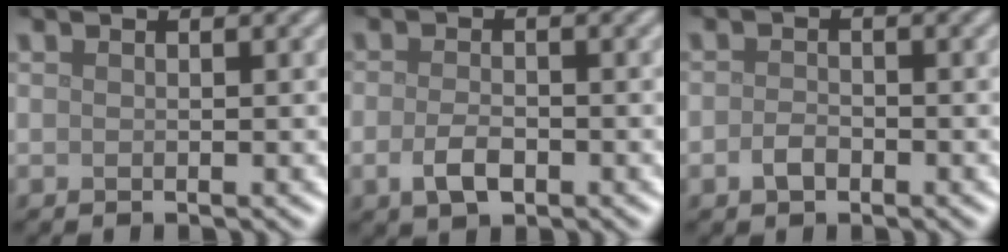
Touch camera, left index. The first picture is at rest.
{"total": 2.6, "force": [-1.0, 1.4, 1.9], "torque": [-0.039, -0.002, -0.020]}
{"total": 1.5, "force": [-0.7, 1.0, 0.8], "torque": [-0.017, 0.001, -0.016]}